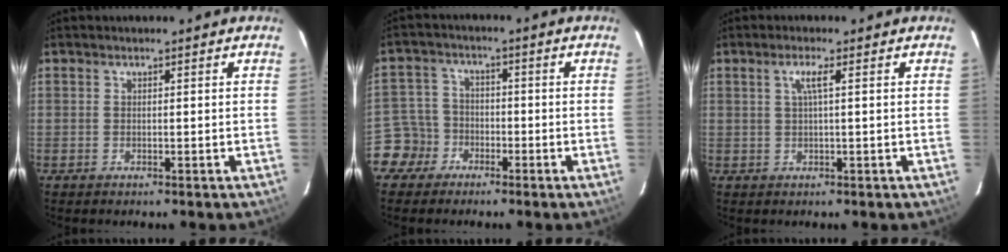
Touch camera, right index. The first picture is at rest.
{"total": 5.9, "force": [-3.3, 4.8, 0.1], "torque": [-0.013, 0.027, -0.070]}
{"total": 2.2, "force": [0.6, -0.2, 2.1], "torque": [-0.041, 0.001, 0.011]}